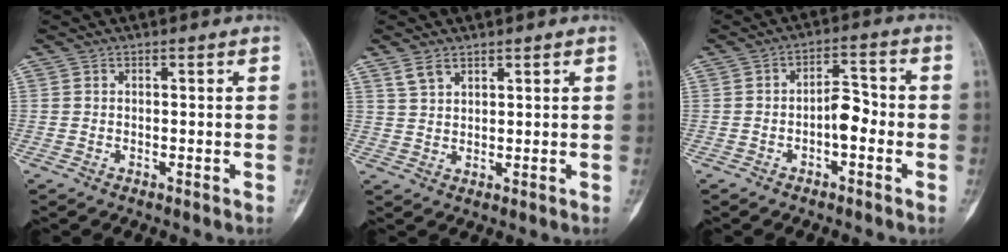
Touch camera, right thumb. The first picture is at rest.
{"total": 3.0, "force": [2.2, 1.5, 1.4], "torque": [-0.024, -0.005, 0.048]}
{"total": 5.6, "force": [-1.5, 2.8, 4.6], "torque": [-0.057, 0.027, -0.030]}